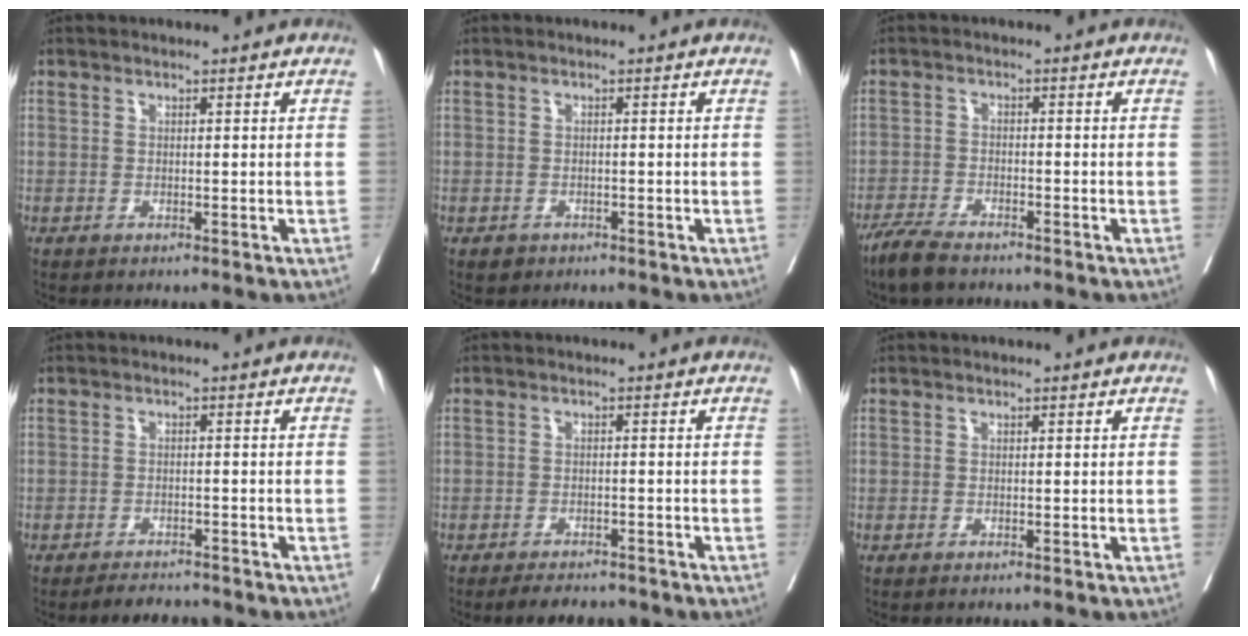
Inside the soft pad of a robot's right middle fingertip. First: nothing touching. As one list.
[{"total": 1.3, "force": [-0.8, 1.0, 0.1], "torque": [-0.003, 0.003, -0.009]}, {"total": 5.0, "force": [-4.3, 1.2, 2.4], "torque": [-0.048, -0.008, -0.079]}, {"total": 3.1, "force": [-3.0, 0.8, 0.4], "torque": [-0.006, -0.006, -0.047]}, {"total": 4.6, "force": [-4.1, 1.6, 1.4], "torque": [-0.016, -0.003, -0.059]}, {"total": 0.5, "force": [-0.5, 0.1, 0.2], "torque": [-0.006, -0.002, -0.008]}]